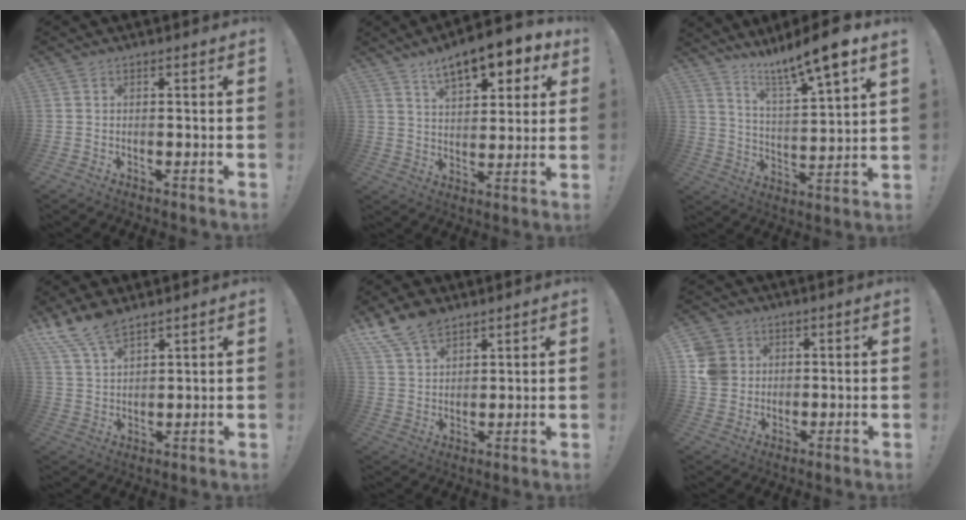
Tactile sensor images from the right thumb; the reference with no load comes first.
{"total": 12.8, "force": [8.1, 5.6, 8.1], "torque": [-0.116, -0.049, 0.139]}
{"total": 12.1, "force": [9.9, 0.3, 7.0], "torque": [-0.129, -0.076, 0.158]}
{"total": 10.2, "force": [8.2, 4.1, 4.5], "torque": [-0.096, -0.042, 0.161]}
{"total": 10.8, "force": [7.9, 6.1, 4.1], "torque": [-0.077, -0.040, 0.157]}
{"total": 8.0, "force": [2.0, 7.3, 2.6], "torque": [-0.052, -0.004, 0.041]}